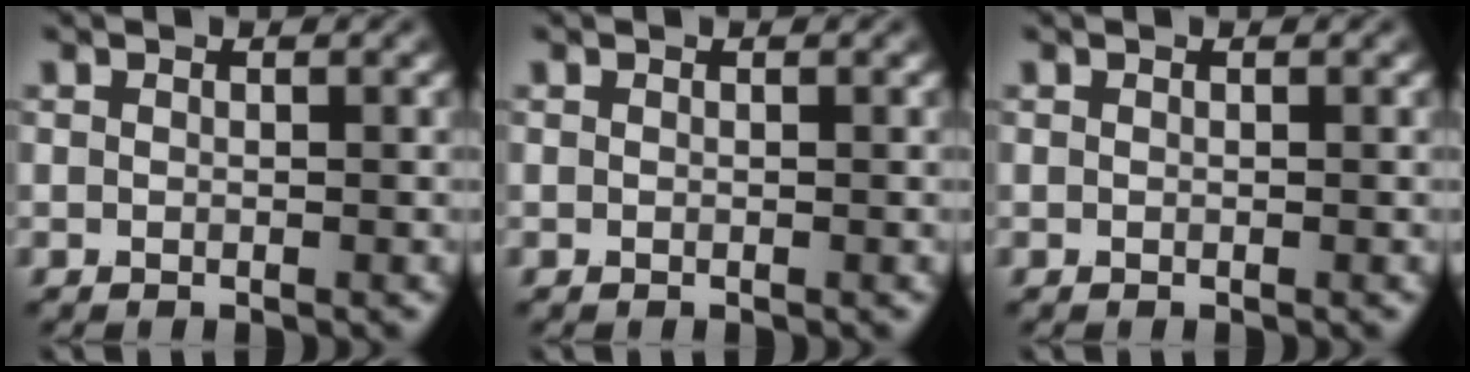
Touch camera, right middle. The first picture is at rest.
{"total": 0.0}
{"total": 0.0}